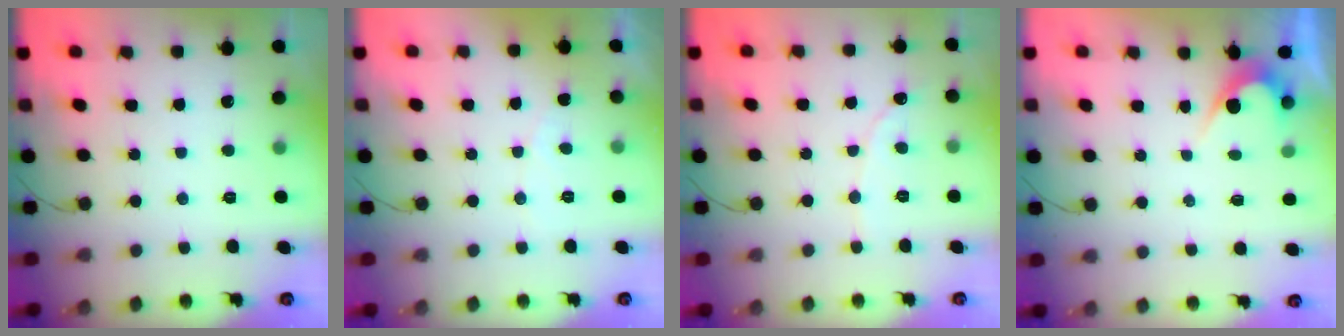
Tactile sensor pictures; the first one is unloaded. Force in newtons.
{"total": 2.2, "press": 2.2, "slide": 0.1}
{"total": 2.2, "press": 2.2, "slide": 0.2}
{"total": 3.4, "press": 3.4, "slide": 0.3}